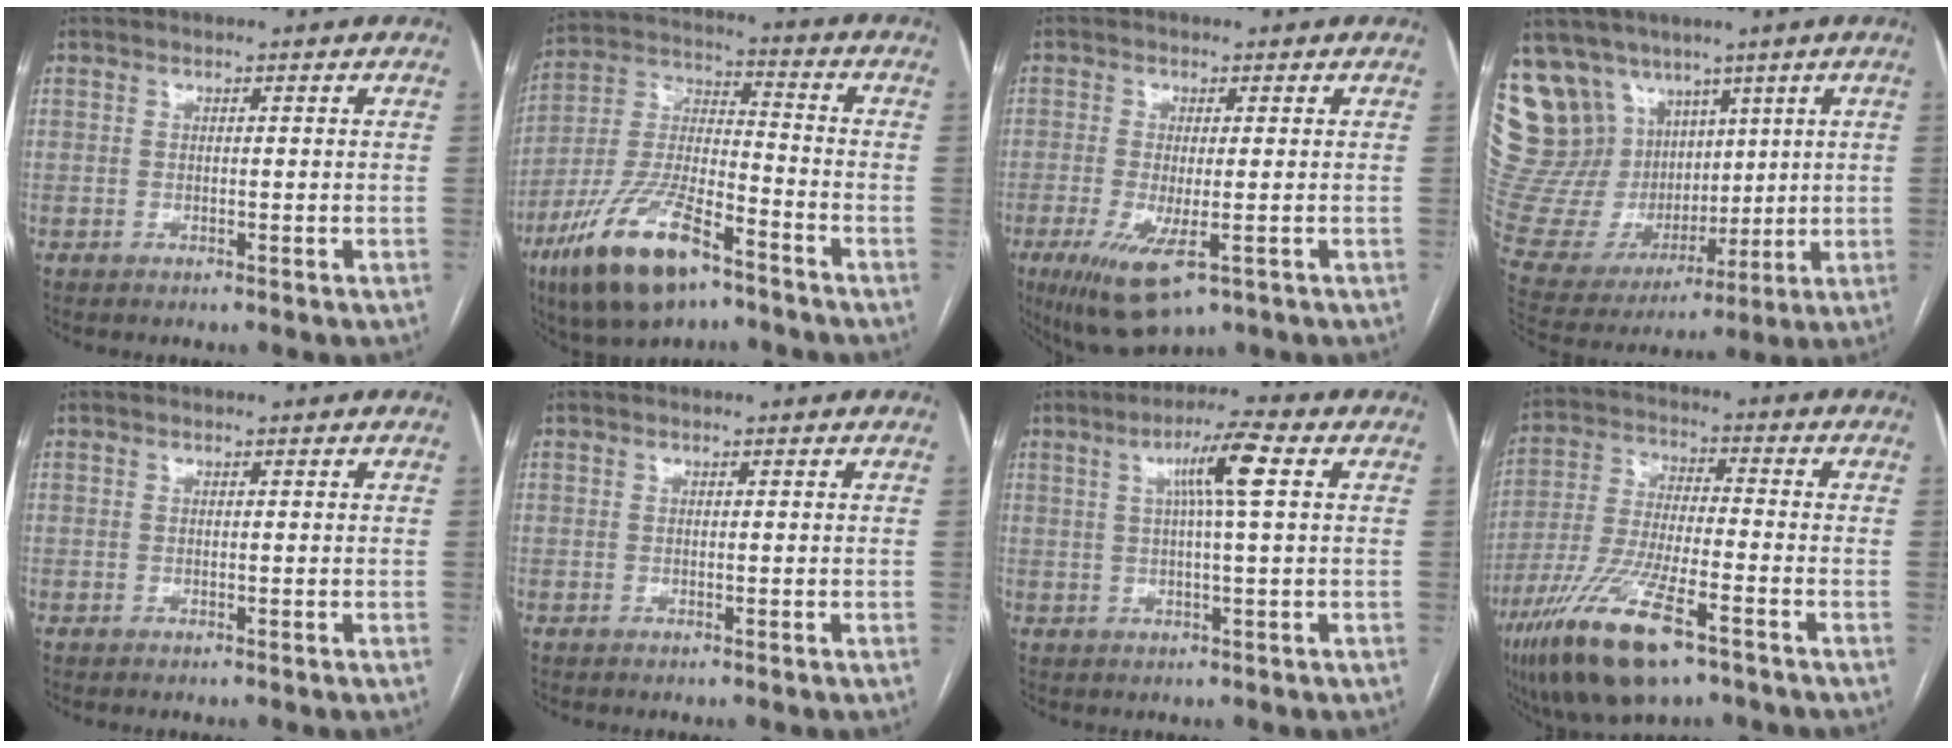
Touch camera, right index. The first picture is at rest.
{"total": 16.8, "force": [-10.2, 5.0, 12.4], "torque": [-0.263, -0.019, -0.187]}
{"total": 8.9, "force": [-3.9, 2.4, 7.6], "torque": [-0.139, -0.027, -0.056]}
{"total": 21.7, "force": [12.0, 15.9, 8.7], "torque": [-0.209, 0.063, 0.250]}
{"total": 0.0}
{"total": 0.0}
{"total": 6.8, "force": [2.0, -0.4, 6.5], "torque": [-0.115, 0.007, 0.034]}
{"total": 15.8, "force": [-9.2, 3.4, 12.3], "torque": [-0.262, -0.032, -0.166]}